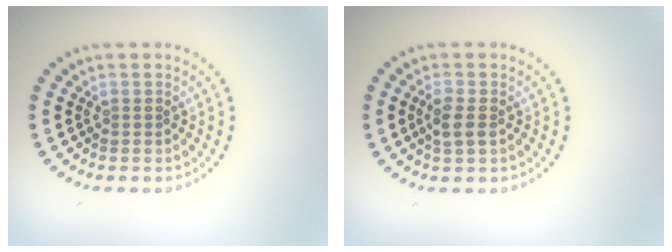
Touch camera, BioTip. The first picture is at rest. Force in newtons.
{"total": 1.9, "press": 1.8, "slide": 0.6}